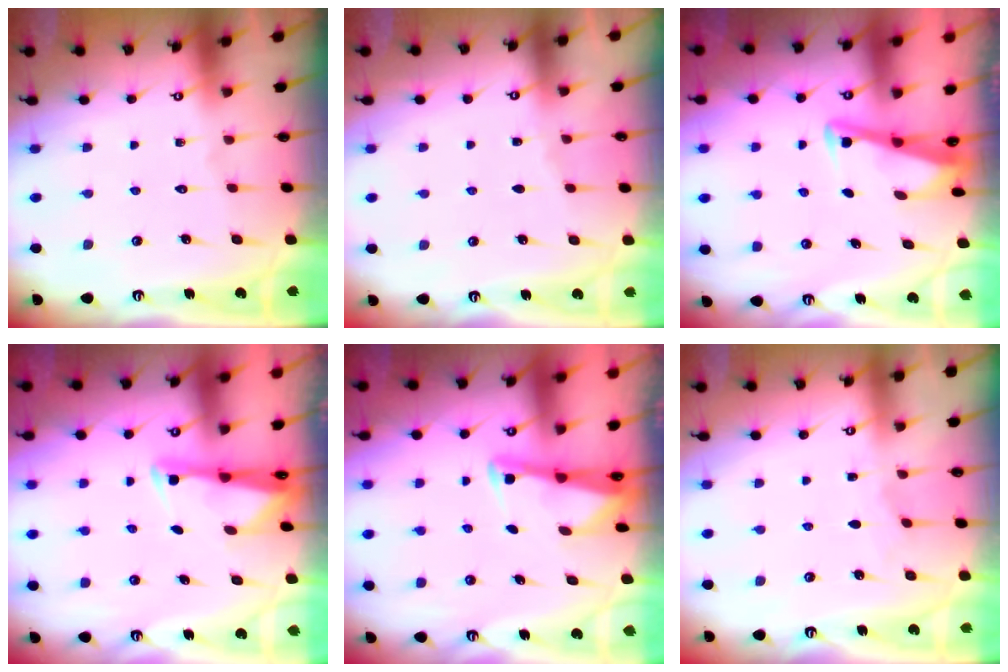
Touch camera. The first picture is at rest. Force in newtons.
{"total": 2.1, "press": 2.1, "slide": 0.3}
{"total": 3.5, "press": 3.4, "slide": 0.3}
{"total": 2.6, "press": 2.6, "slide": 0.3}
{"total": 2.7, "press": 2.7, "slide": 0.2}
{"total": 2.4, "press": 2.4, "slide": 0.2}